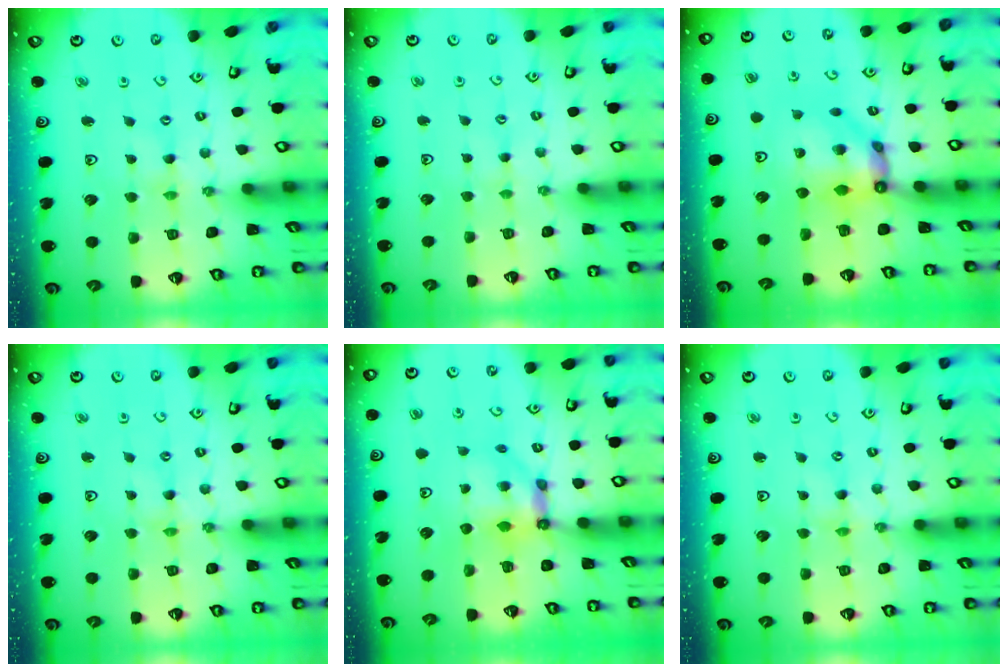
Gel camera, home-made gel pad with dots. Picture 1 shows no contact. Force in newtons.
{"total": 1.7, "press": 1.7, "slide": 0.3}
{"total": 9.6, "press": 9.5, "slide": 1.1}
{"total": 0.0}
{"total": 6.9, "press": 6.8, "slide": 0.7}
{"total": 0.0}